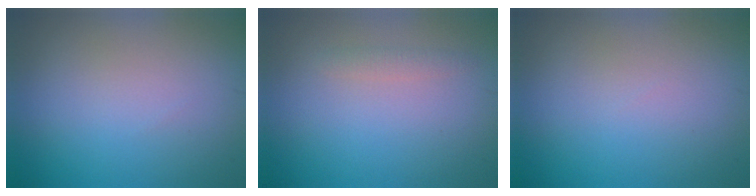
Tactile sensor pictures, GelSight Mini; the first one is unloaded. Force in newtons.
{"total": 0.8, "press": 0.8, "slide": 0.0}
{"total": 0.0}